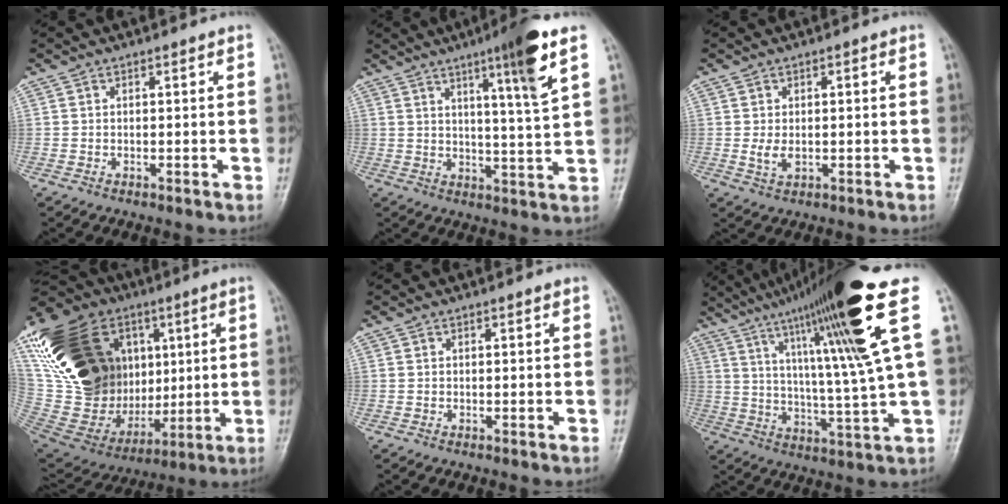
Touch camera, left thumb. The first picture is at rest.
{"total": 10.4, "force": [5.5, 0.0, 8.8], "torque": [-0.137, -0.032, 0.083]}
{"total": 2.9, "force": [-0.3, 1.8, 2.2], "torque": [-0.042, -0.001, -0.002]}
{"total": 33.9, "force": [8.1, 24.3, 22.2], "torque": [-0.426, 0.020, 0.166]}
{"total": 0.0}
{"total": 21.4, "force": [9.7, 0.5, 19.0], "torque": [-0.289, -0.028, 0.154]}